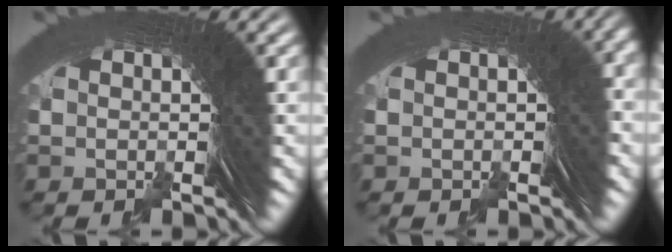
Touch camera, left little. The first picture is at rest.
{"total": 1.2, "force": [-0.7, 1.0, 0.1], "torque": [0.014, 0.005, -0.016]}